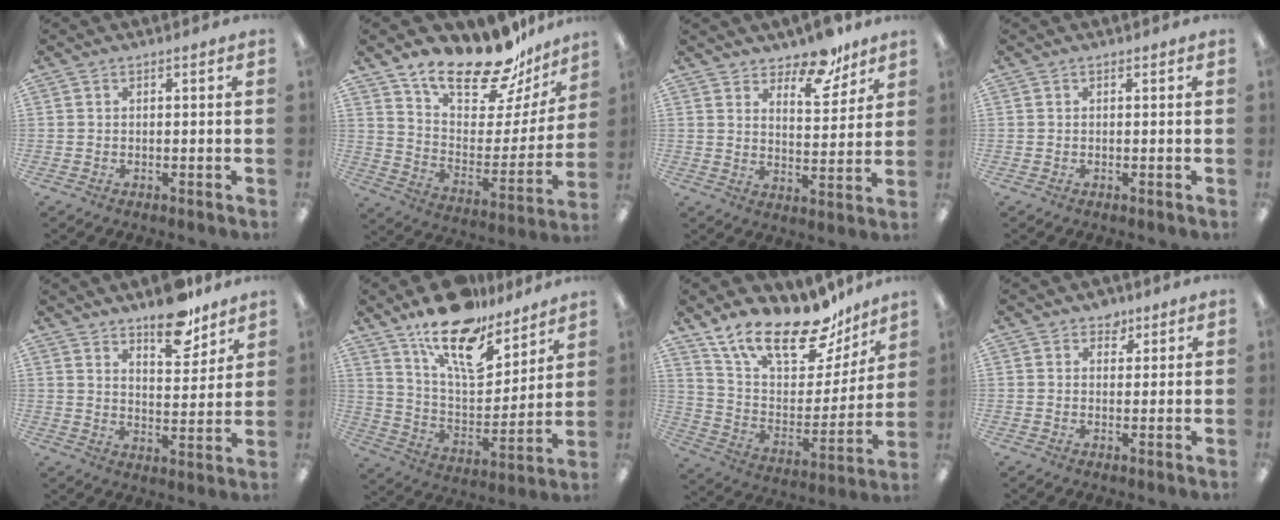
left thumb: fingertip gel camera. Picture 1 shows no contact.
{"total": 20.3, "force": [17.1, 7.0, 8.4], "torque": [-0.133, -0.132, 0.295]}
{"total": 9.9, "force": [8.4, 4.1, 3.5], "torque": [-0.032, -0.061, 0.147]}
{"total": 0.0}
{"total": 10.9, "force": [9.0, 4.1, 4.7], "torque": [-0.047, -0.064, 0.156]}
{"total": 18.3, "force": [13.5, 7.6, 9.6], "torque": [-0.160, -0.095, 0.236]}
{"total": 22.4, "force": [16.6, 8.8, 12.2], "torque": [-0.202, -0.113, 0.292]}
{"total": 3.3, "force": [2.4, 2.2, 0.5], "torque": [0.000, -0.005, 0.042]}